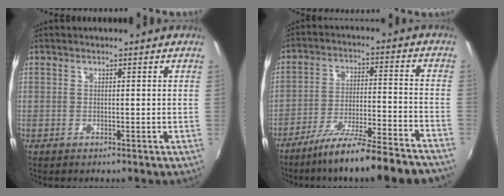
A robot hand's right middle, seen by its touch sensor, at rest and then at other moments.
{"total": 18.7, "force": [-16.2, 0.5, 9.4], "torque": [-0.166, -0.039, -0.241]}